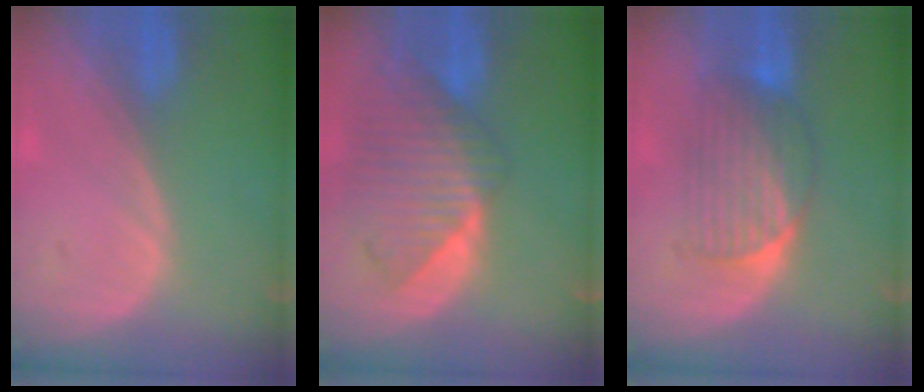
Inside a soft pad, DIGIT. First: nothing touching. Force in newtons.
{"total": 9.8, "press": 8.6, "slide": 4.8}
{"total": 6.8, "press": 6.6, "slide": 1.4}